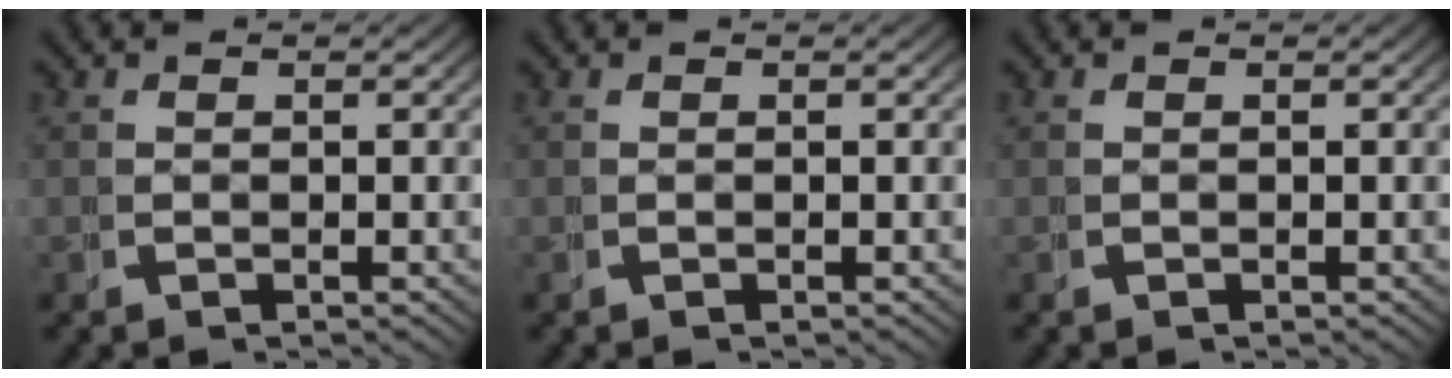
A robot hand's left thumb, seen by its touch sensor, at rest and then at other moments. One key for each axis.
{"total": 0.0}
{"total": 0.0}